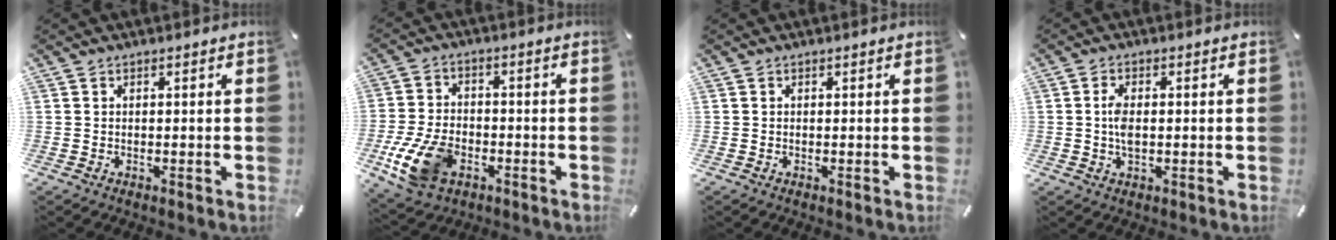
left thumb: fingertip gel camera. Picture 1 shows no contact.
{"total": 12.5, "force": [-5.0, 8.0, 8.1], "torque": [-0.174, 0.016, -0.086]}
{"total": 0.0}
{"total": 3.9, "force": [0.0, 2.0, 3.4], "torque": [-0.080, -0.001, -0.005]}